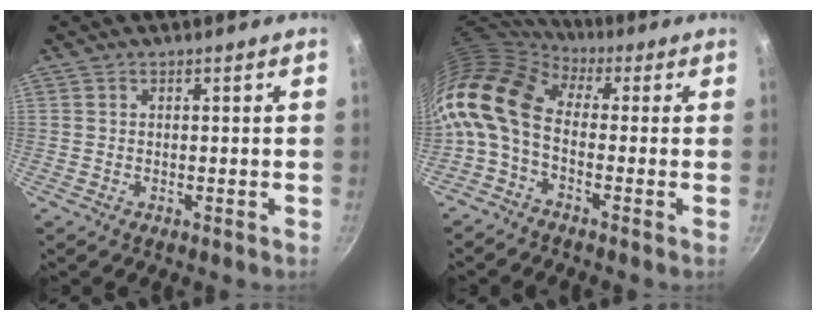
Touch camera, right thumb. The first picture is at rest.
{"total": 14.7, "force": [-0.4, 9.4, 11.2], "torque": [-0.225, 0.023, -0.029]}